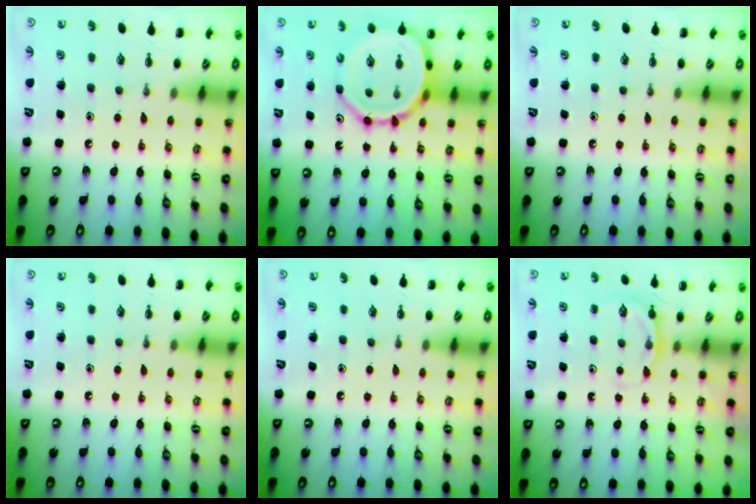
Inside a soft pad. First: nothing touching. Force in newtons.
{"total": 12.6, "press": 12.1, "slide": 3.5}
{"total": 0.0}
{"total": 0.0}
{"total": 0.0}
{"total": 4.7, "press": 4.5, "slide": 1.5}